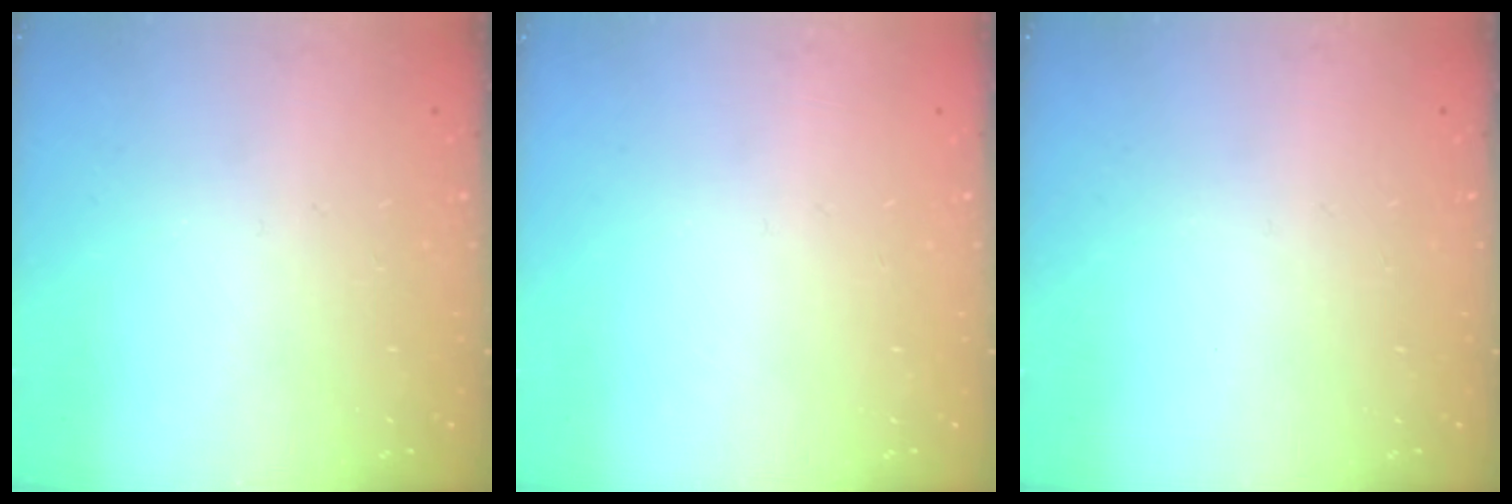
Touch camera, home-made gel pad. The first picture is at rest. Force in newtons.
{"total": 0.0}
{"total": 0.0}